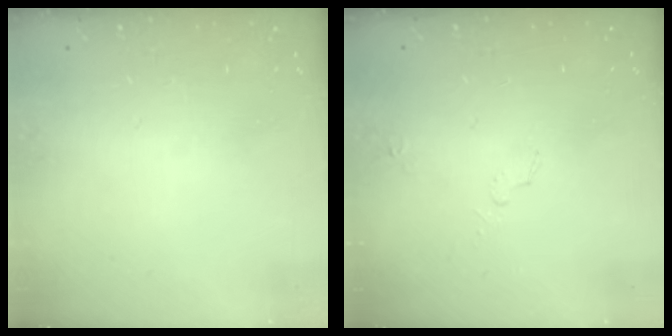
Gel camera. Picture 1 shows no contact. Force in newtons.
{"total": 4.3, "press": 3.9, "slide": 1.8}